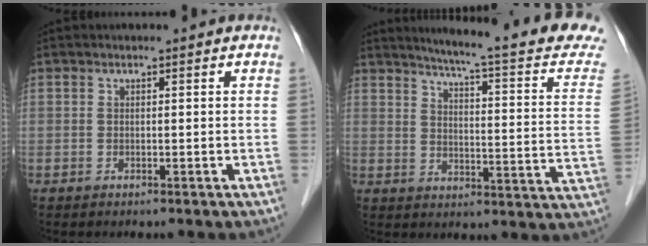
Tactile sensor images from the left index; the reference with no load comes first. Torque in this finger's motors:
{"motor_torque": [-0.08, -1.07, 0.15, 0.06]}